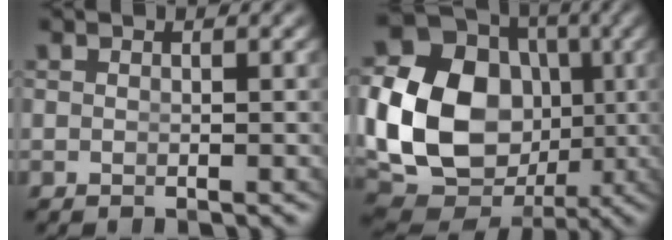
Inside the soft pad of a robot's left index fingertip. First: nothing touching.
{"total": 19.3, "force": [-0.1, 16.0, 10.8], "torque": [-0.248, -0.065, 0.017]}